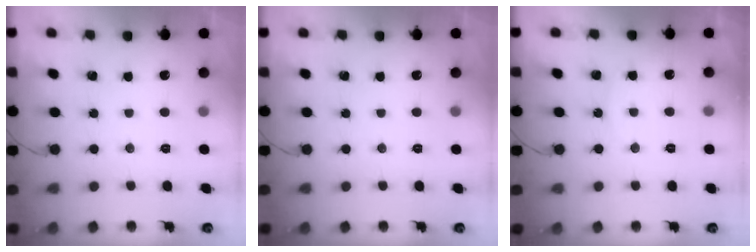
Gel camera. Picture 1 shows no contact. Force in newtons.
{"total": 0.0}
{"total": 3.1, "press": 3.0, "slide": 0.6}